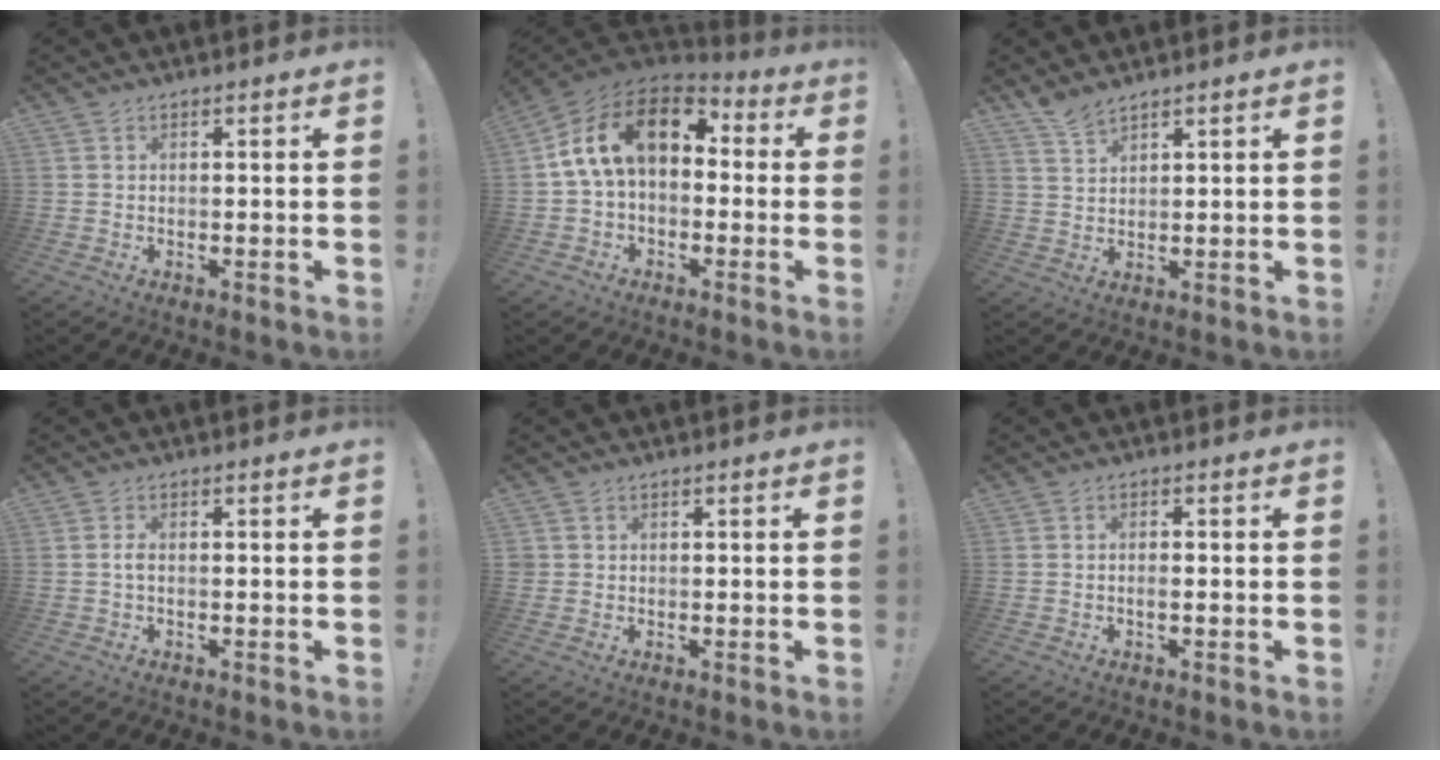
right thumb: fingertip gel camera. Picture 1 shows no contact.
{"total": 16.4, "force": [4.5, 9.8, 12.3], "torque": [-0.201, 0.003, 0.082]}
{"total": 4.3, "force": [3.9, 1.0, 1.6], "torque": [-0.023, -0.027, 0.071]}
{"total": 1.6, "force": [-0.4, 0.3, 1.6], "torque": [-0.030, 0.004, -0.008]}
{"total": 1.0, "force": [0.3, 1.0, 0.2], "torque": [-0.005, 0.002, 0.006]}
{"total": 1.5, "force": [-0.7, 0.3, 1.3], "torque": [-0.021, 0.001, -0.011]}